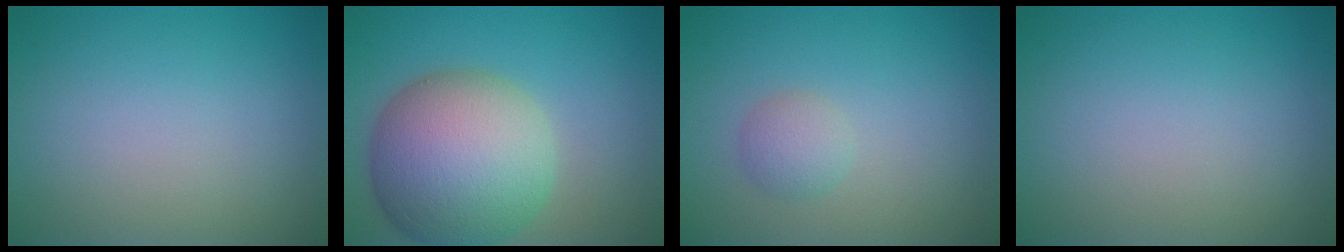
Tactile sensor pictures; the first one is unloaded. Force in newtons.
{"total": 11.5, "press": 11.5, "slide": 0.5}
{"total": 1.7, "press": 1.7, "slide": 0.1}
{"total": 0.0}